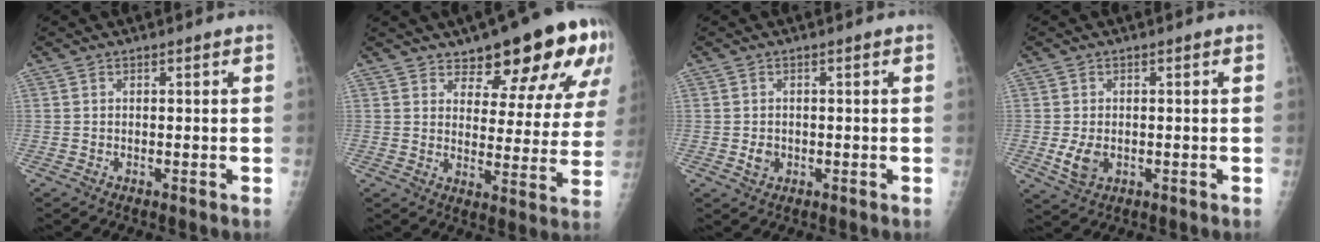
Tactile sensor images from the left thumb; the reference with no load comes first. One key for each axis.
{"total": 17.7, "fx": 11.4, "fy": 6.8, "fz": 11.8, "tx": -0.109, "ty": -0.059, "tz": 0.148}
{"total": 1.9, "fx": -0.3, "fy": 1.6, "fz": 1.0, "tx": -0.010, "ty": 0.001, "tz": -0.003}
{"total": 3.9, "fx": -0.6, "fy": 2.7, "fz": 2.8, "tx": -0.054, "ty": -0.008, "tz": -0.005}